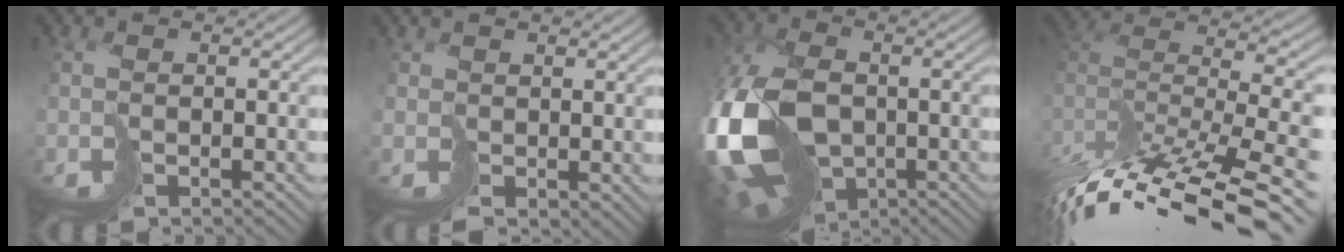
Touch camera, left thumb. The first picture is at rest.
{"total": 1.1, "force": [0.1, 1.1, 0.4], "torque": [-0.007, -0.002, 0.004]}
{"total": 18.6, "force": [-4.5, 12.8, 12.7], "torque": [-0.313, -0.038, -0.046]}
{"total": 14.1, "force": [-8.8, 5.2, 9.8], "torque": [-0.192, 0.012, -0.132]}